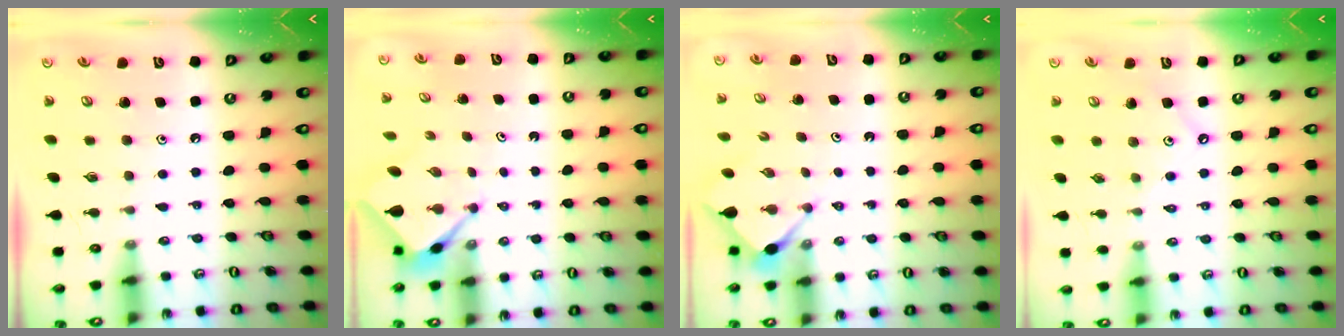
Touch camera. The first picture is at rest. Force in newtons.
{"total": 2.6, "press": 2.6, "slide": 0.2}
{"total": 2.8, "press": 2.8, "slide": 0.3}
{"total": 1.6, "press": 1.6, "slide": 0.1}